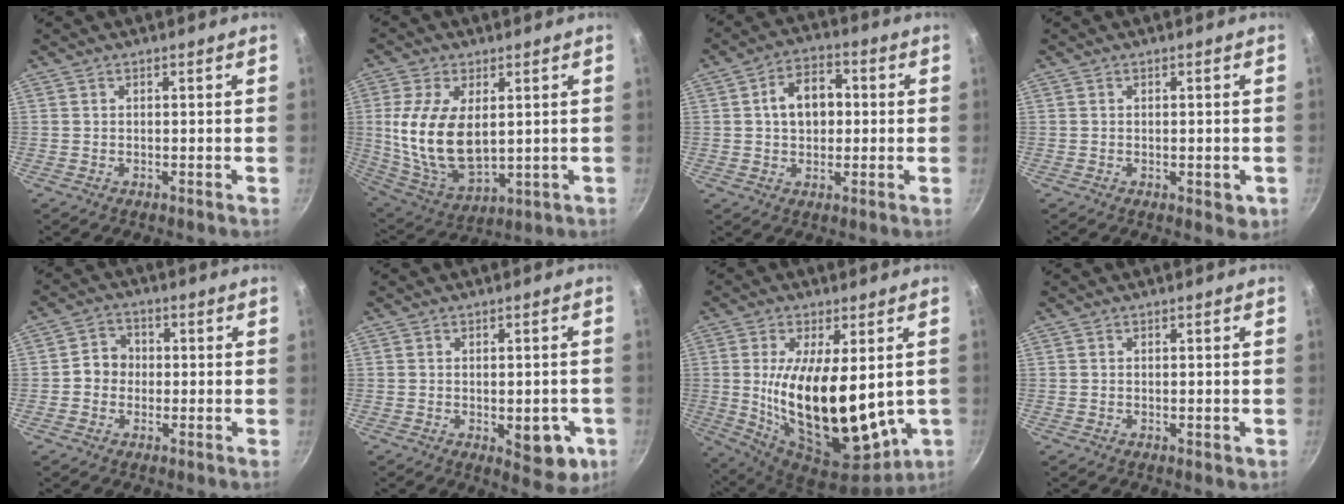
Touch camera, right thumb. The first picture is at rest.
{"total": 16.4, "force": [2.0, 9.1, 13.4], "torque": [-0.254, -0.023, 0.055]}
{"total": 8.8, "force": [0.8, 6.2, 6.2], "torque": [-0.068, 0.018, 0.006]}
{"total": 3.8, "force": [-1.0, 1.8, 3.2], "torque": [-0.041, -0.008, -0.011]}
{"total": 4.8, "force": [-0.4, 4.3, 2.0], "torque": [-0.002, 0.014, -0.016]}
{"total": 8.9, "force": [-2.4, 4.2, 7.4], "torque": [-0.065, 0.003, -0.024]}
{"total": 23.6, "force": [0.4, 10.7, 21.0], "torque": [-0.357, -0.027, 0.031]}
{"total": 1.2, "force": [-0.3, 0.5, 1.0], "torque": [-0.015, 0.001, -0.004]}